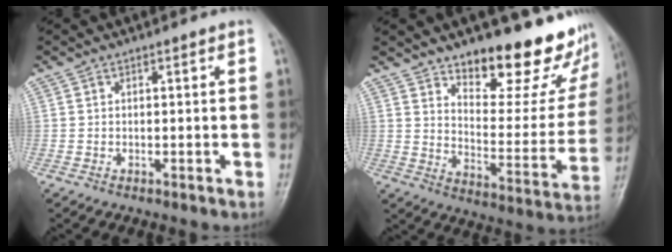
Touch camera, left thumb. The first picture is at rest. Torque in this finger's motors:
{"motor_torque": [0.63, 0.35, 1.01, -1.72, 0.07]}